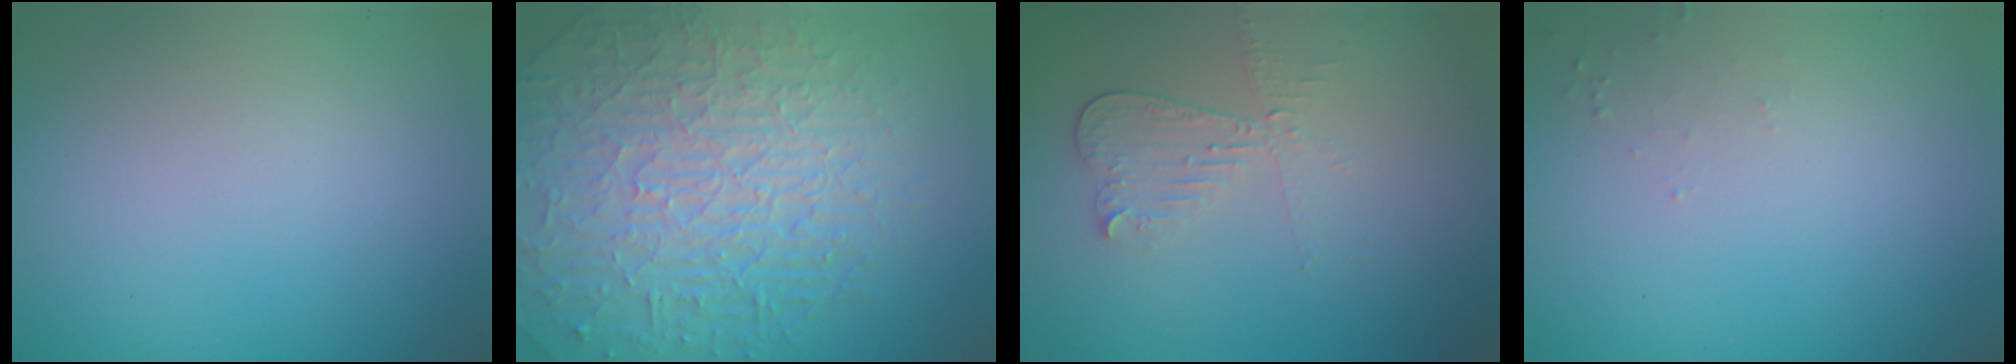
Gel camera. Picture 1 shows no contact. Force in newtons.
{"total": 10.1, "press": 6.5, "slide": 7.7}
{"total": 2.3, "press": 2.1, "slide": 0.8}
{"total": 0.6, "press": 0.6, "slide": 0.2}